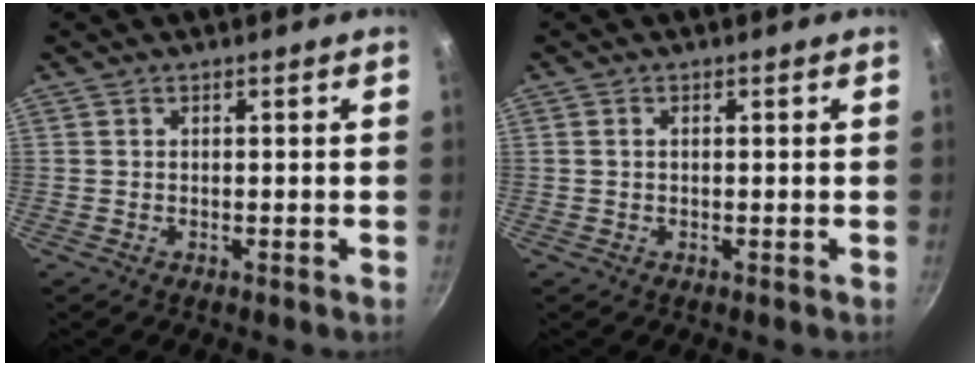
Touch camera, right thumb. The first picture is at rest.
{"total": 0.7, "force": [0.1, 0.4, 0.5], "torque": [-0.010, 0.003, 0.001]}